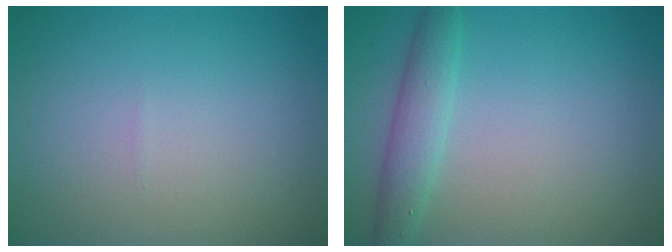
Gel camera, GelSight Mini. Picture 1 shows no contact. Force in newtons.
{"total": 2.8, "press": 2.8, "slide": 0.1}